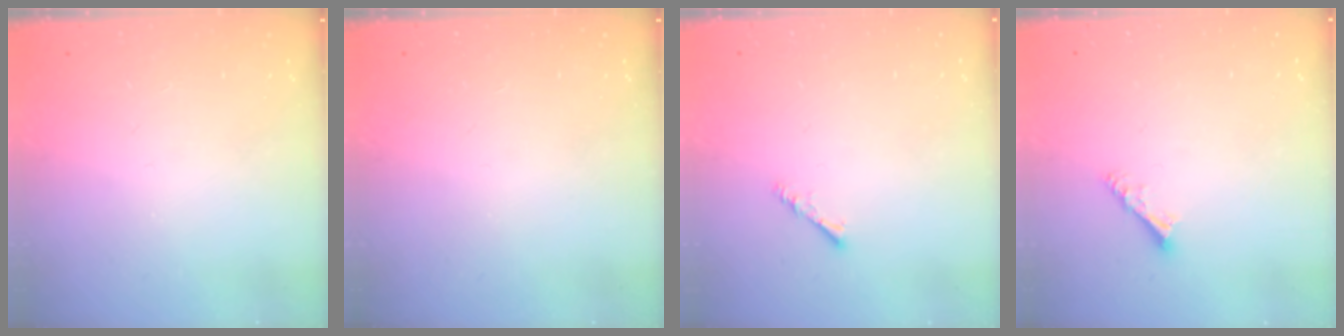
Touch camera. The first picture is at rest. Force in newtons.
{"total": 0.0}
{"total": 1.9, "press": 1.9, "slide": 0.4}
{"total": 4.4, "press": 4.4, "slide": 0.1}